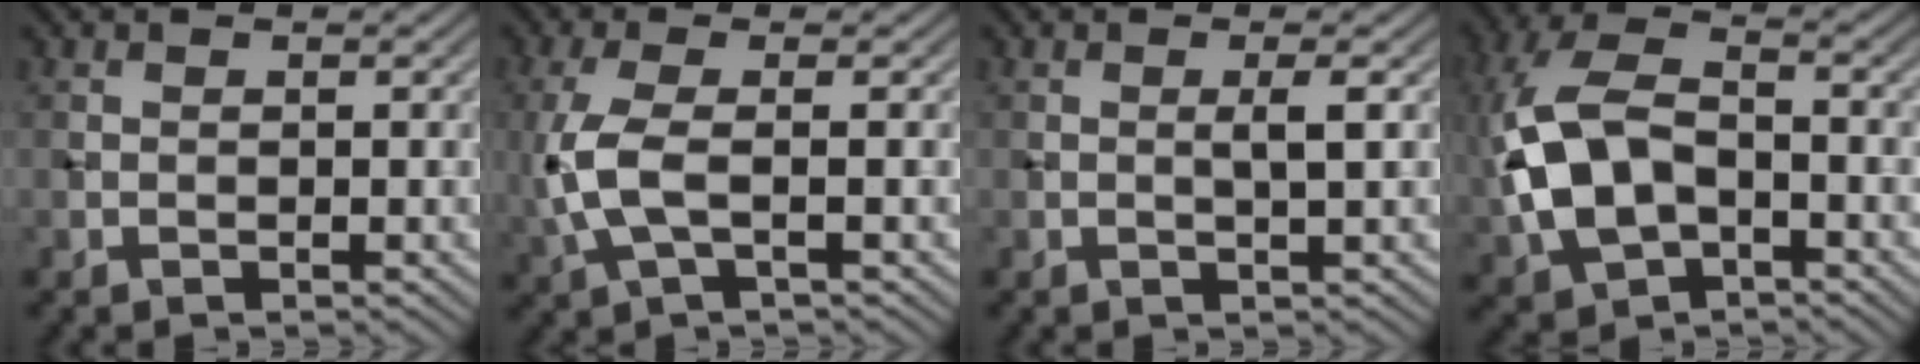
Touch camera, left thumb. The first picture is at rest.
{"total": 5.5, "force": [-0.6, 1.8, 5.1], "torque": [-0.134, 0.003, -0.017]}
{"total": 1.6, "force": [0.3, 0.0, 1.6], "torque": [-0.033, 0.004, 0.003]}
{"total": 11.3, "force": [-1.5, 6.9, 8.8], "torque": [-0.234, 0.006, -0.037]}